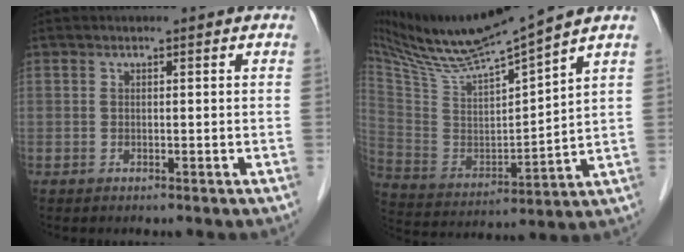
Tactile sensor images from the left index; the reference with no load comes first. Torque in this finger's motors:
{"motor_torque": [-0.14, -0.41, 0.00, 0.03]}